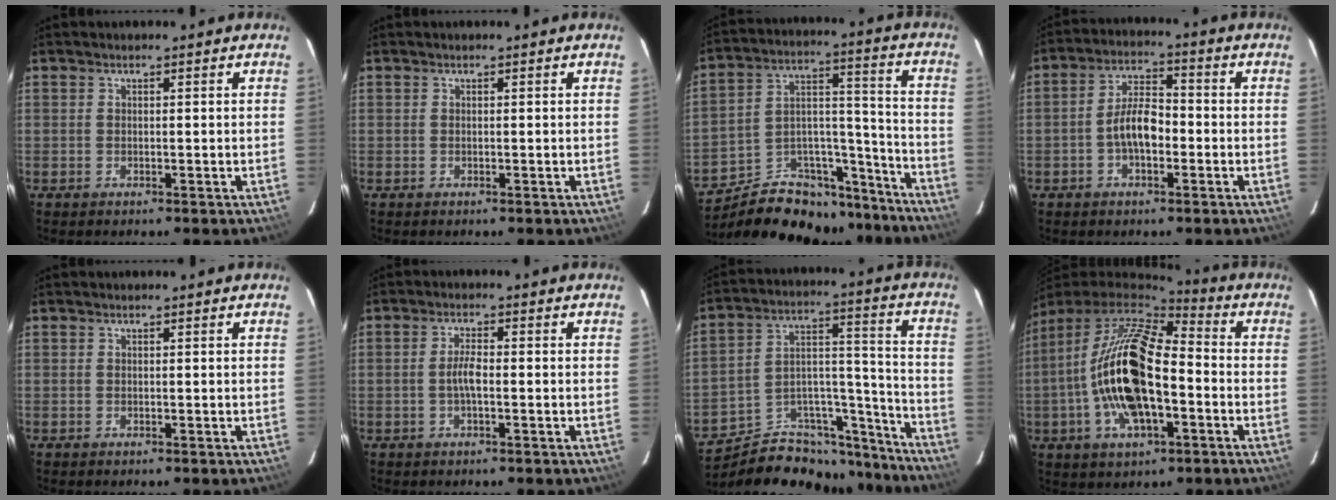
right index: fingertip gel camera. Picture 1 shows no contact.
{"total": 0.0}
{"total": 22.5, "force": [-18.5, 9.9, 8.2], "torque": [-0.142, 0.067, -0.260]}
{"total": 7.0, "force": [-1.9, 3.3, 5.9], "torque": [-0.114, 0.015, -0.033]}
{"total": 0.0}
{"total": 2.9, "force": [-0.7, 0.7, 2.7], "torque": [-0.055, 0.004, -0.013]}
{"total": 22.4, "force": [-18.8, 10.1, 6.8], "torque": [-0.112, 0.078, -0.262]}
{"total": 19.5, "force": [-3.7, 7.9, 17.5], "torque": [-0.340, -0.012, -0.070]}